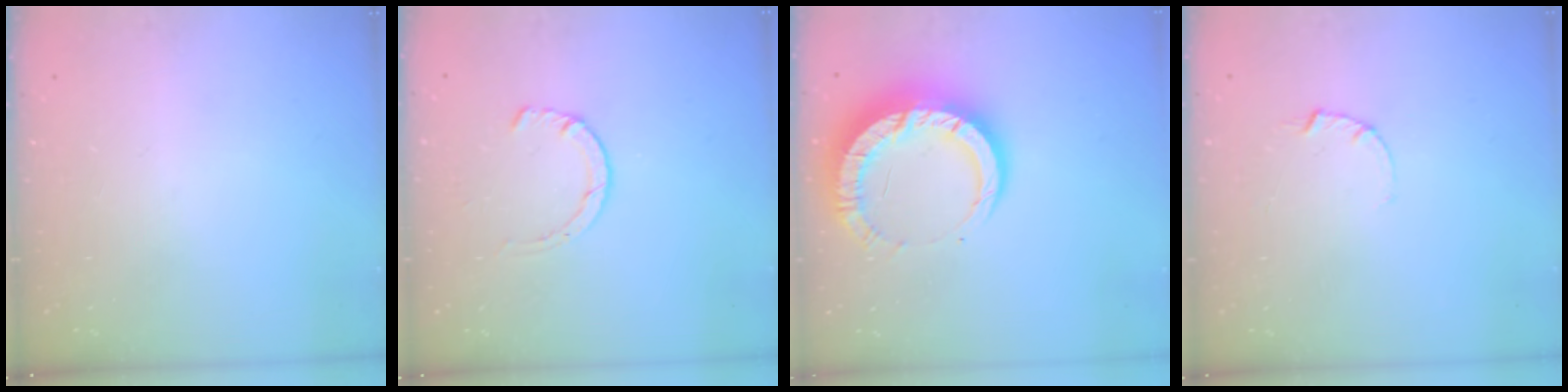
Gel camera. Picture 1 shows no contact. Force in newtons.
{"total": 1.2, "press": 1.2, "slide": 0.3}
{"total": 13.3, "press": 13.2, "slide": 1.3}
{"total": 2.5, "press": 2.5, "slide": 0.3}